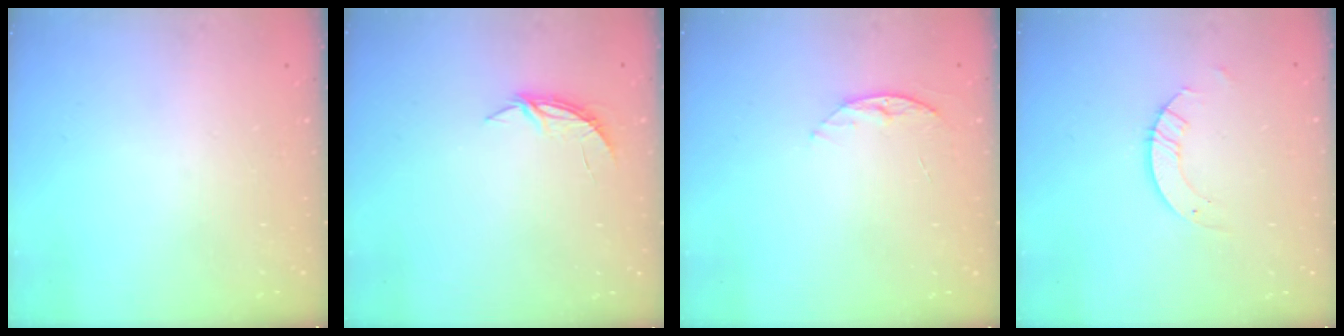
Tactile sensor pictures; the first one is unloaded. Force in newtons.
{"total": 4.4, "press": 4.3, "slide": 0.4}
{"total": 6.4, "press": 6.3, "slide": 0.7}
{"total": 4.0, "press": 4.0, "slide": 0.2}